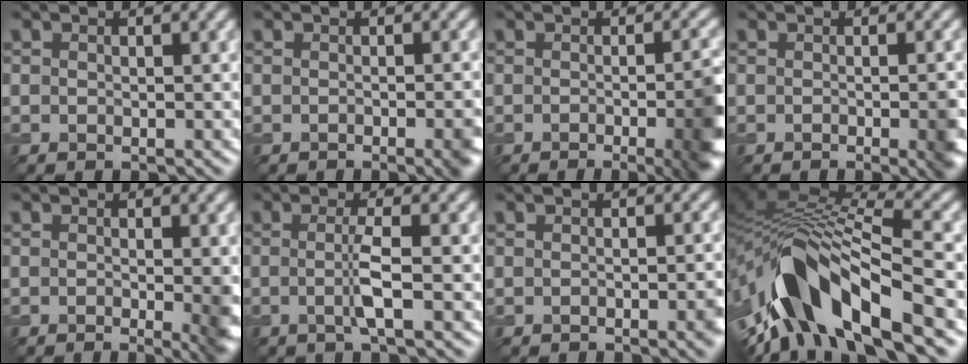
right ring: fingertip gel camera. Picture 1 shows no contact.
{"total": 3.1, "force": [-1.4, 0.8, 2.6], "torque": [-0.029, -0.001, -0.021]}
{"total": 7.3, "force": [-2.2, 2.4, 6.5], "torque": [-0.060, -0.006, -0.022]}
{"total": 3.2, "force": [-1.1, 0.9, 2.9], "torque": [-0.036, -0.004, -0.015]}
{"total": 3.7, "force": [-0.6, 0.9, 3.5], "torque": [-0.049, -0.007, -0.007]}
{"total": 2.7, "force": [-0.2, 0.3, 2.6], "torque": [-0.054, -0.004, -0.009]}
{"total": 1.7, "force": [-0.8, 0.4, 1.4], "torque": [-0.015, 0.001, -0.012]}
{"total": 12.5, "force": [-4.8, 5.2, 10.3], "torque": [-0.189, 0.011, -0.085]}